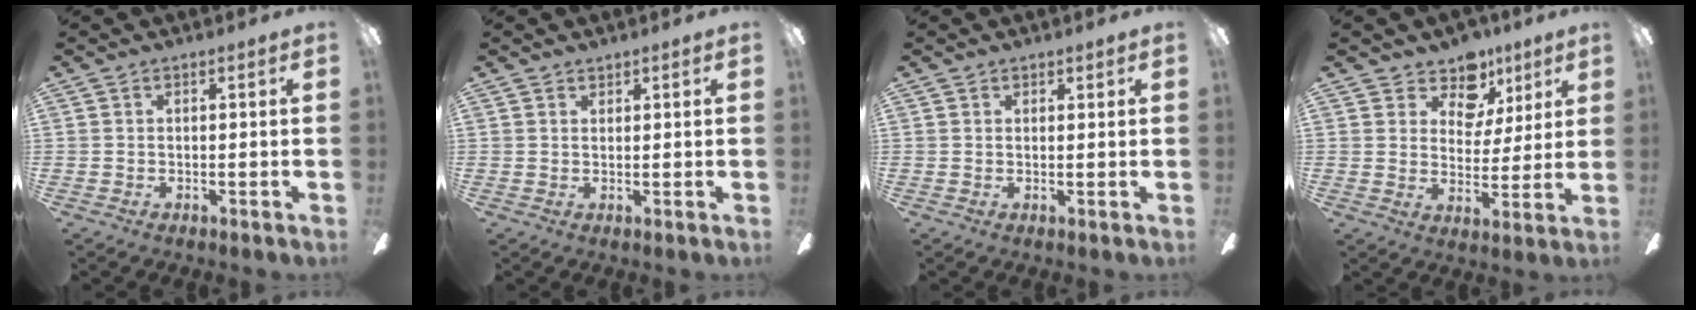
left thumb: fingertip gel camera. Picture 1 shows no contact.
{"total": 1.4, "force": [1.3, 0.6, 0.0], "torque": [0.001, -0.001, 0.025]}
{"total": 1.4, "force": [1.1, 0.9, 0.0], "torque": [0.009, -0.002, 0.019]}
{"total": 10.3, "force": [7.1, 6.7, 3.0], "torque": [-0.056, -0.048, 0.135]}